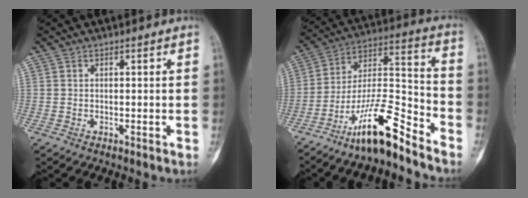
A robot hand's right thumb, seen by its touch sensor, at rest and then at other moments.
{"total": 14.8, "force": [-10.9, 3.2, 9.4], "torque": [-0.173, 0.096, -0.197]}